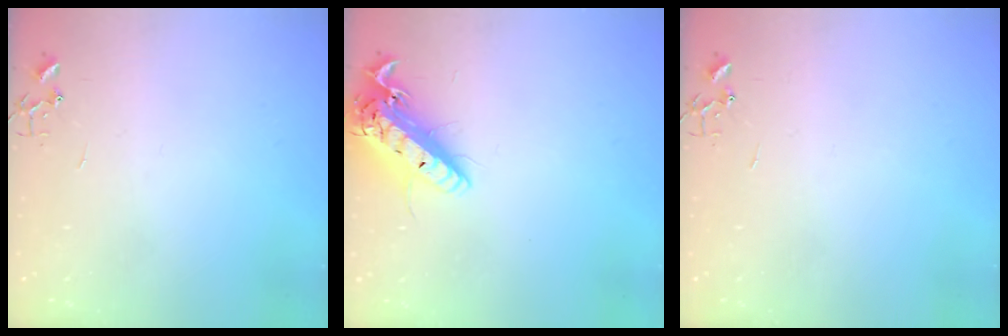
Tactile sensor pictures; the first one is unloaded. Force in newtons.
{"total": 17.4, "press": 16.9, "slide": 4.1}
{"total": 0.0}